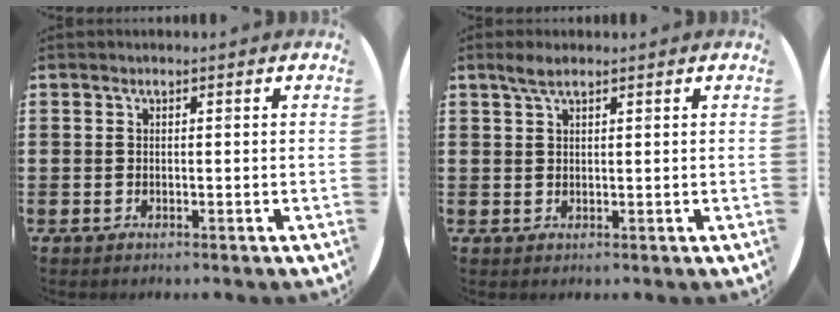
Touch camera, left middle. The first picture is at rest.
{"total": 2.1, "force": [1.6, 0.4, 1.3], "torque": [-0.027, 0.004, 0.028]}